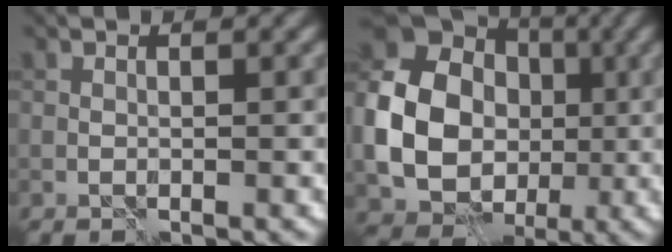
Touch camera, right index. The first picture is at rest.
{"total": 12.9, "force": [-0.5, 10.9, 6.9], "torque": [-0.145, -0.008, -0.022]}